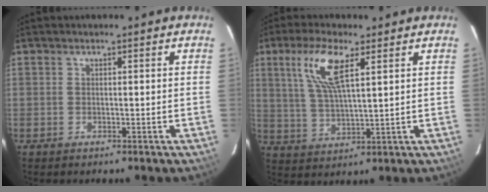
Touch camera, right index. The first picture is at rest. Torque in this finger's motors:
{"motor_torque": [0.35, 0.21, 0.49, 0.12]}